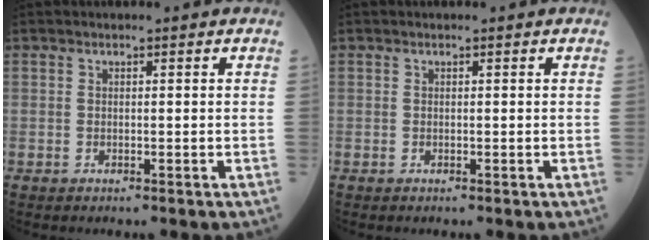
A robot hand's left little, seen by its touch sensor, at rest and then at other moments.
{"total": 0.0}